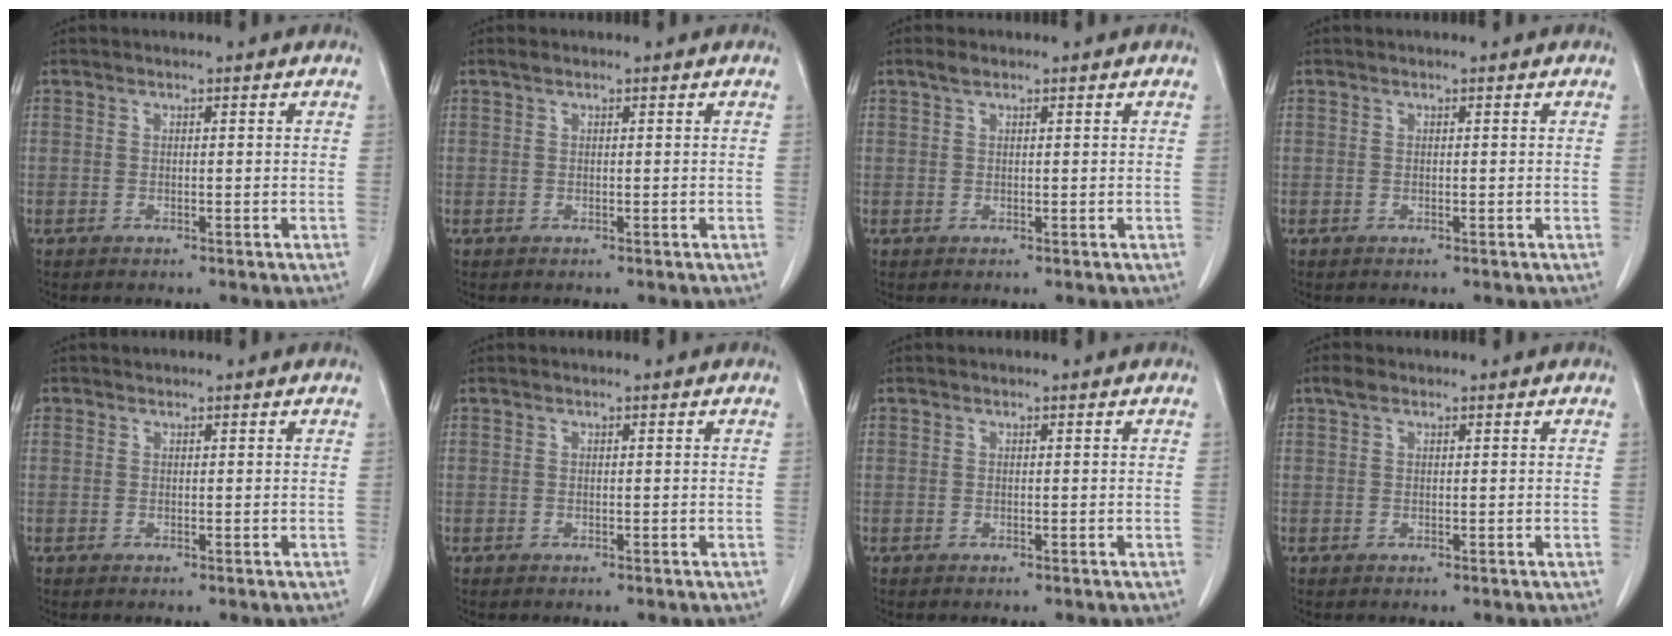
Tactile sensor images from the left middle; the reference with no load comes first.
{"total": 0.5, "force": [0.4, 0.1, 0.3], "torque": [-0.012, 0.007, 0.008]}
{"total": 1.3, "force": [0.9, 0.4, 0.8], "torque": [-0.019, 0.008, 0.019]}
{"total": 0.0}
{"total": 0.5, "force": [0.4, 0.3, 0.0], "torque": [-0.002, 0.004, 0.008]}
{"total": 0.0}
{"total": 0.0}
{"total": 1.4, "force": [1.0, 0.7, 0.8], "torque": [-0.019, 0.013, 0.018]}